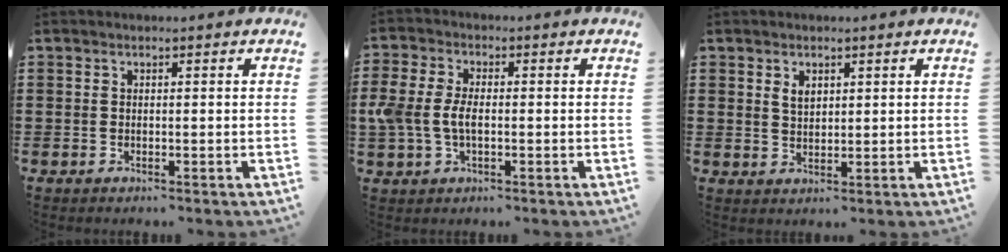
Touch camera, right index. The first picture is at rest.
{"total": 4.9, "force": [-0.7, 2.8, 4.0], "torque": [-0.110, -0.009, -0.022]}
{"total": 2.0, "force": [1.1, 1.3, 1.2], "torque": [-0.026, 0.004, 0.020]}